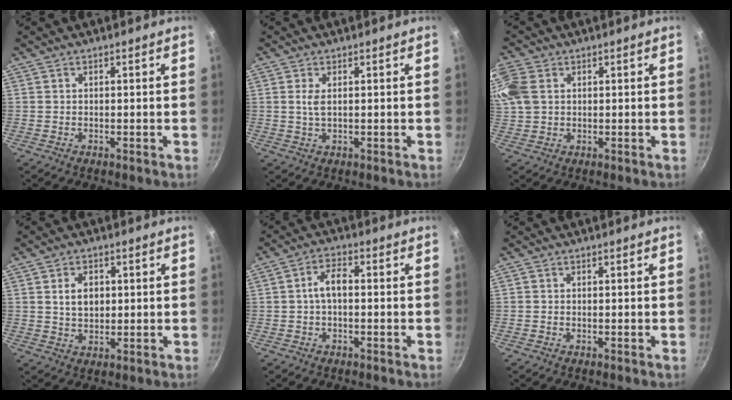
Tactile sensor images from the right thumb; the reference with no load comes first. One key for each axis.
{"total": 2.3, "fx": 0.6, "fy": 1.0, "fz": 2.0, "tx": -0.042, "ty": -0.005, "tz": 0.013}
{"total": 8.8, "fx": 2.9, "fy": 6.4, "fz": 5.4, "tx": -0.124, "ty": 0.014, "tz": 0.057}
{"total": 5.4, "fx": 1.1, "fy": 3.8, "fz": 3.7, "tx": -0.048, "ty": -0.004, "tz": 0.022}
{"total": 4.4, "fx": -0.3, "fy": 2.3, "fz": 3.8, "tx": -0.068, "ty": 0.024, "tz": -0.008}
{"total": 0.0}